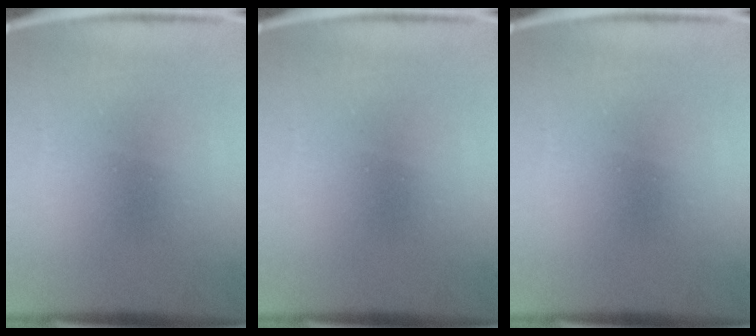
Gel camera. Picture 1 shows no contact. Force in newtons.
{"total": 0.0}
{"total": 0.0}